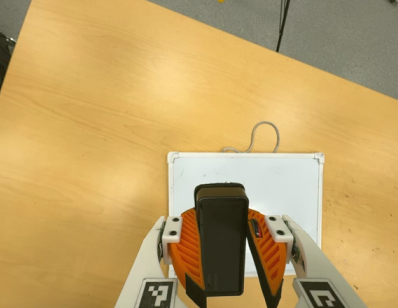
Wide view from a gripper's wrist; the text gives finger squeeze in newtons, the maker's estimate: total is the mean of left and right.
{"total": 9.2, "left": 9.3, "right": 9.1}